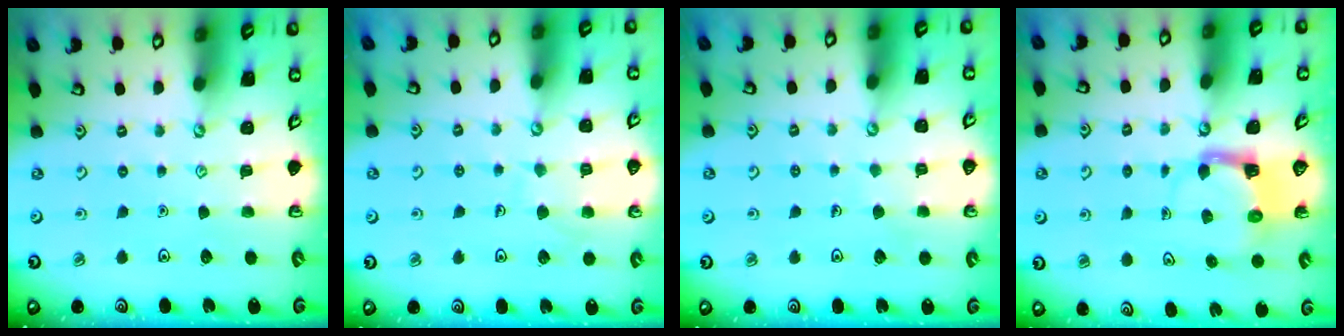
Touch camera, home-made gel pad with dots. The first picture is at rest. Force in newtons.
{"total": 7.0, "press": 7.0, "slide": 0.5}
{"total": 2.3, "press": 2.3, "slide": 0.1}
{"total": 4.0, "press": 3.9, "slide": 0.7}